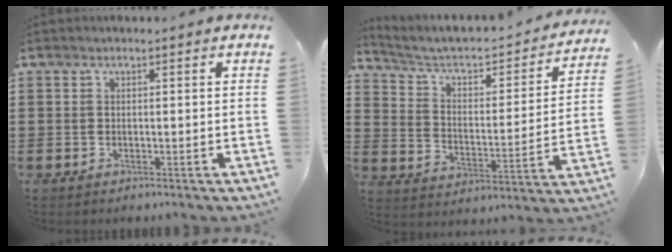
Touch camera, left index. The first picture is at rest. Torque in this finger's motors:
{"motor_torque": [1.12, -1.02, 0.06, 0.03]}